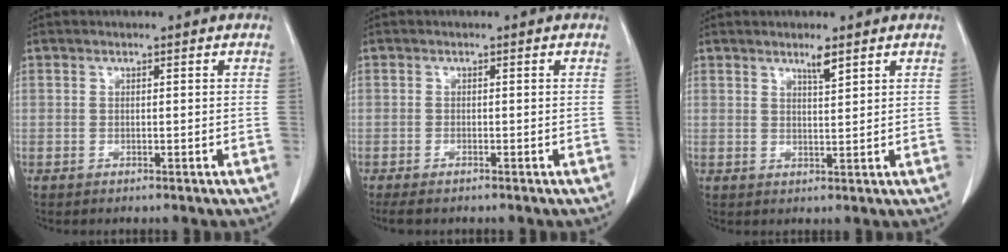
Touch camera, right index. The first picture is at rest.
{"total": 2.8, "force": [-2.3, 0.6, 1.5], "torque": [-0.024, -0.008, -0.033]}
{"total": 2.4, "force": [1.7, 0.1, 1.6], "torque": [-0.033, -0.003, 0.032]}